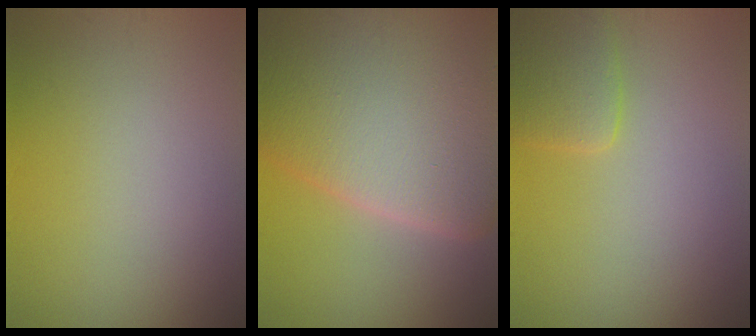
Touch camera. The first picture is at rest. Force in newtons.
{"total": 16.0, "press": 16.0, "slide": 0.8}
{"total": 2.6, "press": 2.6, "slide": 0.1}